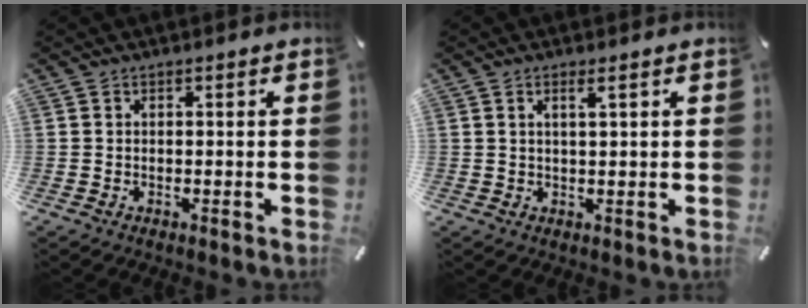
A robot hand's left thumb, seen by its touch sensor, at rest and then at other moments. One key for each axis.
{"total": 2.2, "fx": 1.2, "fy": 0.1, "fz": 1.9, "tx": -0.038, "ty": -0.001, "tz": 0.019}